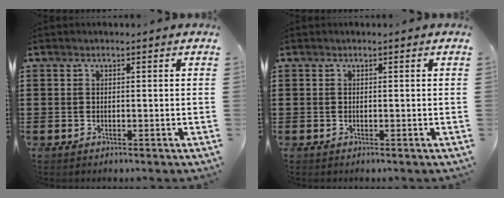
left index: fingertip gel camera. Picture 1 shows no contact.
{"total": 0.0}